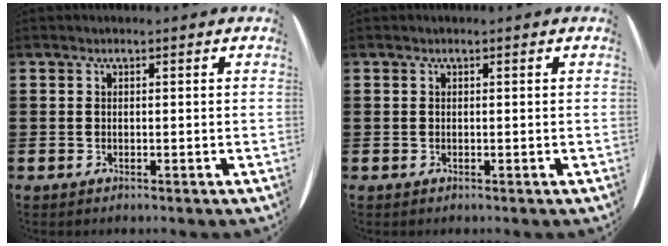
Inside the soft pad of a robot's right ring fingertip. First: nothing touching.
{"total": 0.0}